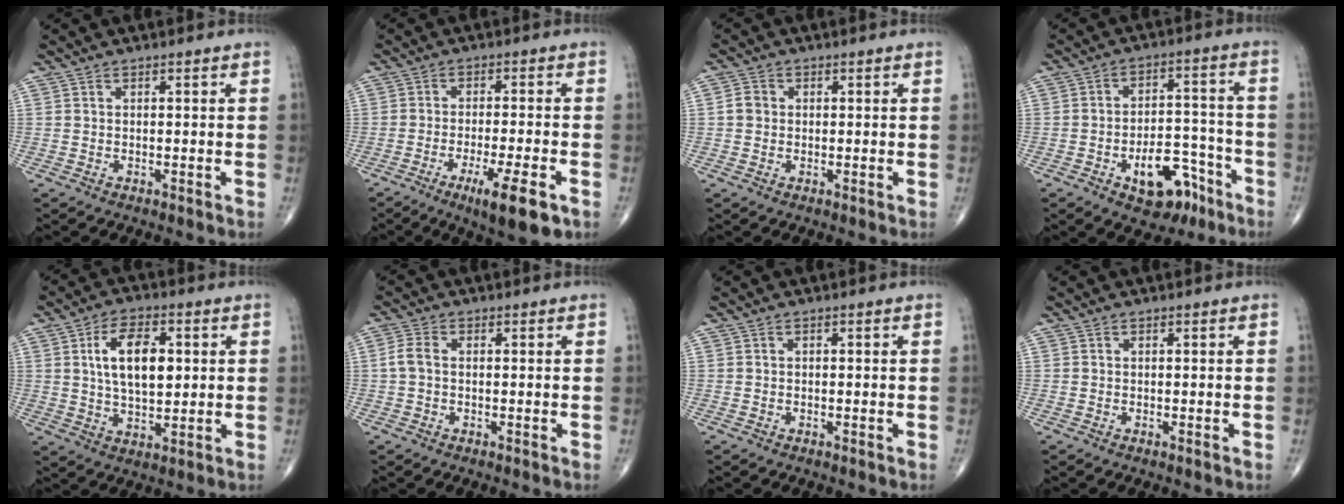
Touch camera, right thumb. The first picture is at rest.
{"total": 9.8, "force": [-4.9, 1.8, 8.2], "torque": [-0.133, -0.001, -0.073]}
{"total": 2.5, "force": [0.1, 2.2, 1.1], "torque": [-0.015, 0.007, -0.002]}
{"total": 12.1, "force": [-6.5, 6.6, 7.8], "torque": [-0.080, 0.054, -0.089]}
{"total": 11.2, "force": [2.2, 6.0, 9.2], "torque": [-0.143, -0.004, 0.039]}
{"total": 3.0, "force": [-0.1, 1.9, 2.3], "torque": [-0.053, 0.006, -0.008]}
{"total": 0.0}
{"total": 0.0}